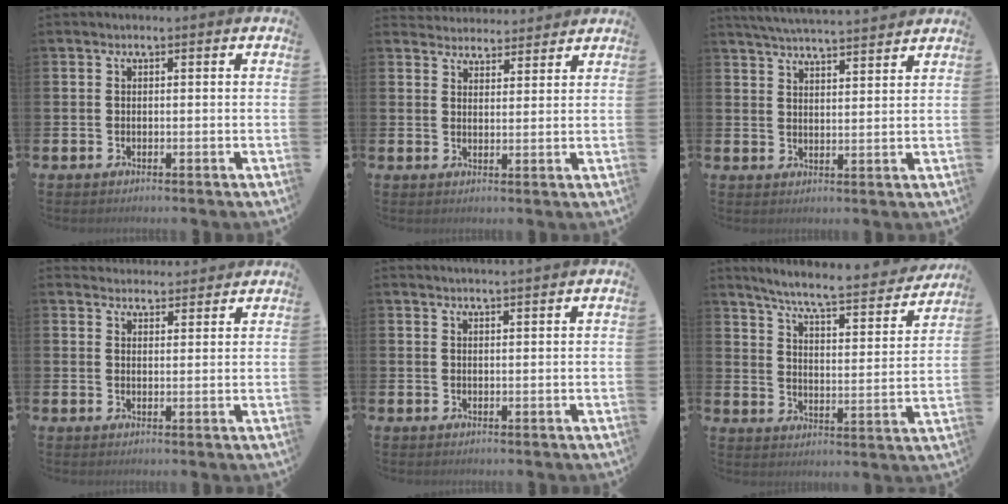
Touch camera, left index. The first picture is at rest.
{"total": 3.8, "force": [3.6, 0.9, -0.4], "torque": [0.003, -0.021, 0.066]}
{"total": 4.8, "force": [4.8, -0.3, 0.5], "torque": [-0.025, -0.029, 0.085]}
{"total": 3.3, "force": [3.2, 0.7, -0.3], "torque": [0.000, -0.016, 0.060]}
{"total": 1.4, "force": [1.4, -0.3, -0.1], "torque": [0.008, -0.010, 0.025]}
{"total": 7.0, "force": [6.4, 0.5, 2.7], "torque": [-0.076, -0.051, 0.103]}